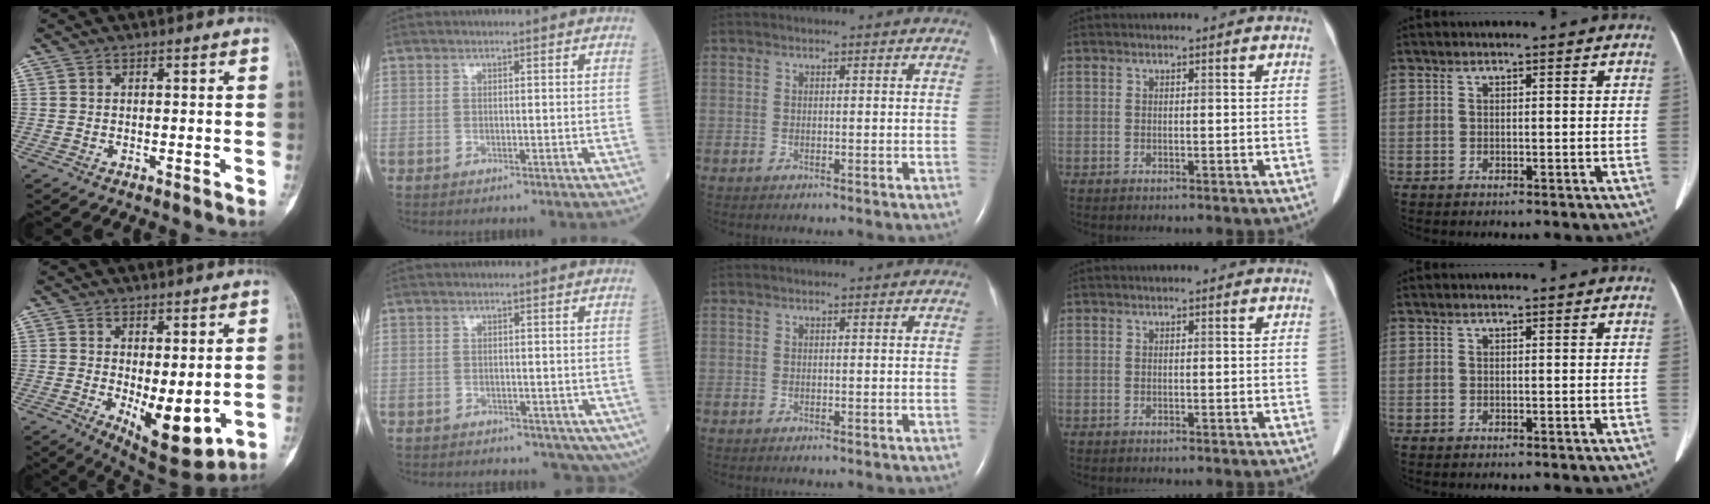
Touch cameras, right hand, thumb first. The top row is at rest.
{"thumb": {"total": 10.6, "force": [-1.4, 4.4, 9.5], "torque": [-0.126, -0.024, -0.004]}, "index": {"total": 5.9, "force": [-3.3, 4.0, 2.8], "torque": [-0.026, -0.002, -0.044]}}